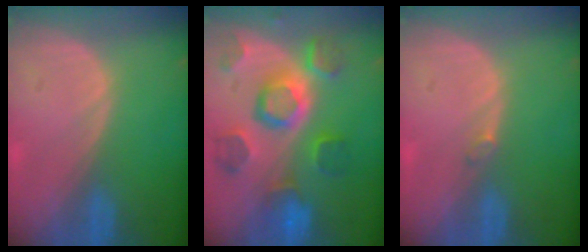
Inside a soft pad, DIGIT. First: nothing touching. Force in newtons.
{"total": 11.3, "press": 10.0, "slide": 5.4}
{"total": 0.6, "press": 0.6, "slide": 0.1}